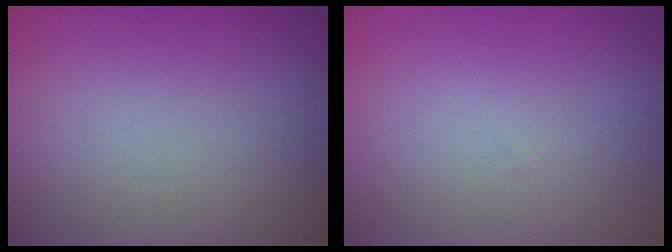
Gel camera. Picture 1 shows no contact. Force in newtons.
{"total": 0.0}